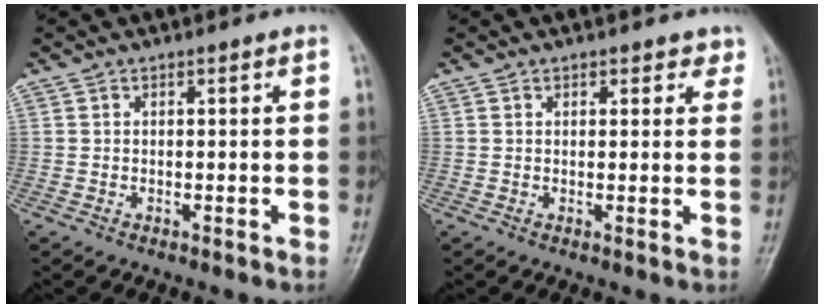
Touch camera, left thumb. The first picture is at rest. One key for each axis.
{"total": 2.4, "fx": 1.7, "fy": 1.6, "fz": 0.8, "tx": 0.020, "ty": -0.006, "tz": 0.015}